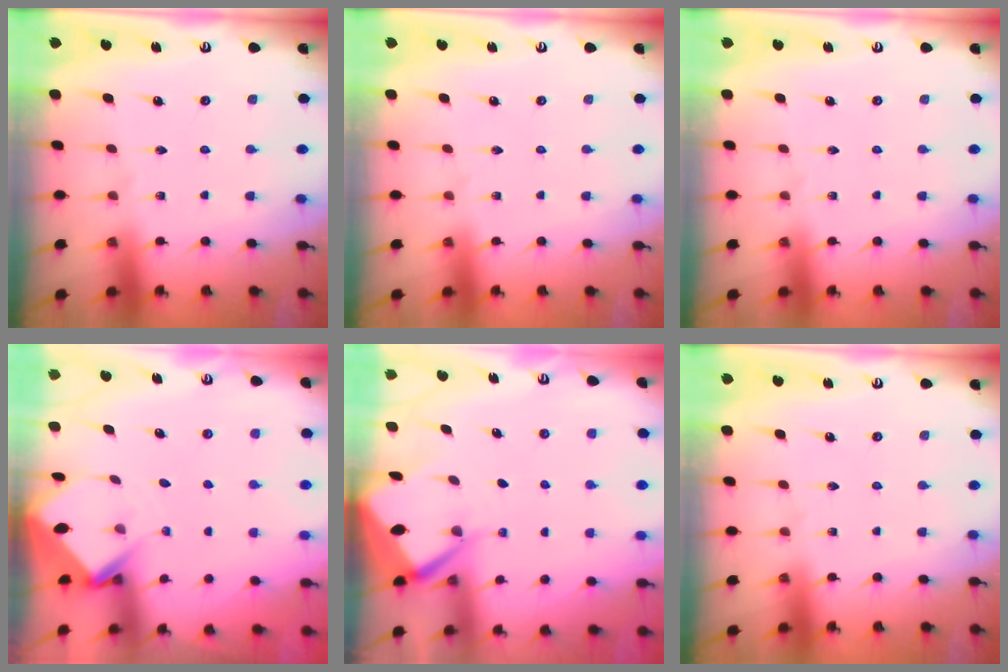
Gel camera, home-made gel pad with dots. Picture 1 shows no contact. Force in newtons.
{"total": 0.0}
{"total": 0.0}
{"total": 3.4, "press": 3.4, "slide": 0.2}
{"total": 4.9, "press": 4.8, "slide": 0.7}
{"total": 0.0}